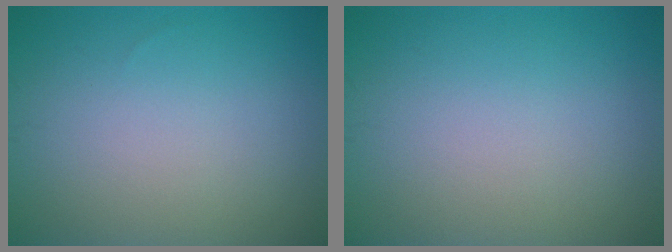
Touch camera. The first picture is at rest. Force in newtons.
{"total": 0.0}